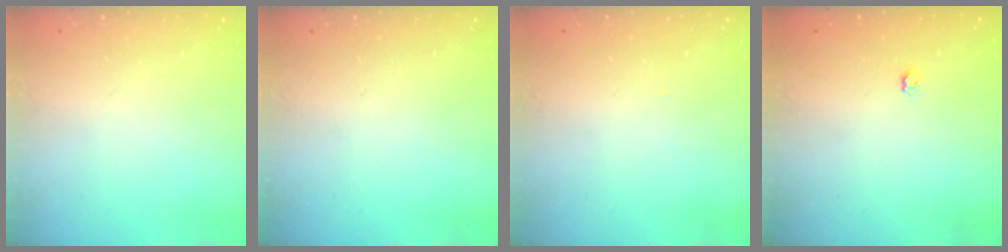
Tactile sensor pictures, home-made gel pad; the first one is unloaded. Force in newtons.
{"total": 0.0}
{"total": 1.1, "press": 1.1, "slide": 0.1}
{"total": 3.1, "press": 3.0, "slide": 0.6}